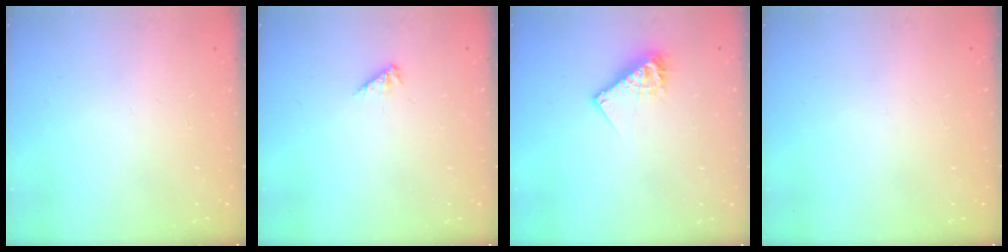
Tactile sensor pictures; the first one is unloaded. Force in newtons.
{"total": 1.9, "press": 1.9, "slide": 0.3}
{"total": 9.2, "press": 9.2, "slide": 0.6}
{"total": 0.0}